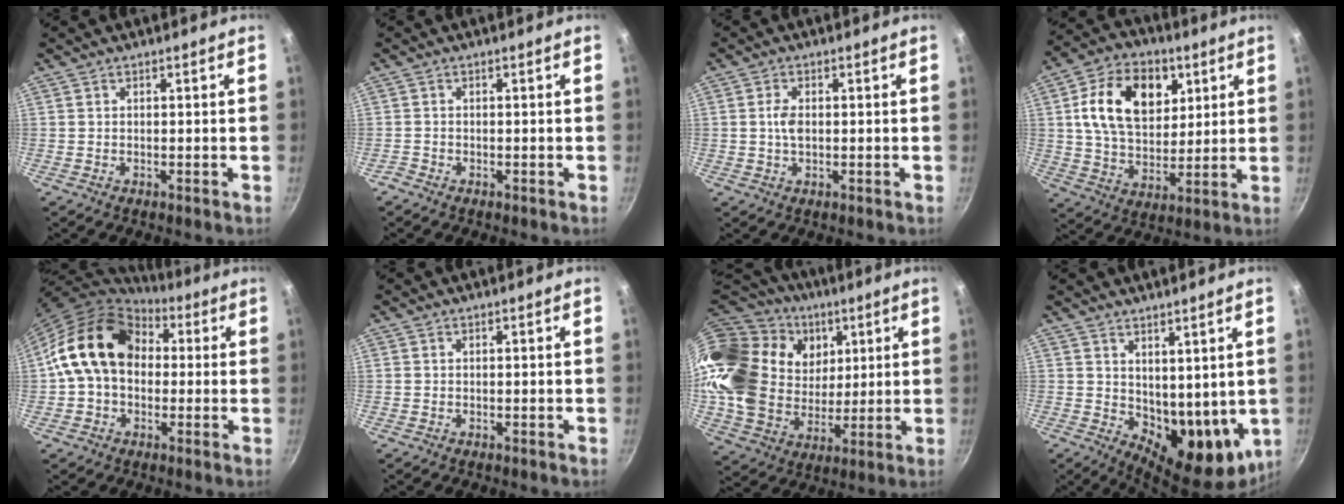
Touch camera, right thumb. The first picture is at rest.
{"total": 1.0, "force": [-0.8, 0.5, 0.2], "torque": [-0.012, 0.008, -0.017]}
{"total": 3.0, "force": [0.1, 1.8, 2.4], "torque": [-0.044, 0.004, -0.001]}
{"total": 17.9, "force": [5.5, 12.1, 11.9], "torque": [-0.176, -0.008, 0.089]}
{"total": 16.5, "force": [2.1, 12.5, 10.7], "torque": [-0.155, 0.035, 0.024]}
{"total": 0.0}
{"total": 28.7, "force": [12.0, 20.7, 15.8], "torque": [-0.290, -0.015, 0.225]}
{"total": 12.0, "force": [3.4, 6.9, 9.2], "torque": [-0.101, -0.046, 0.071]}